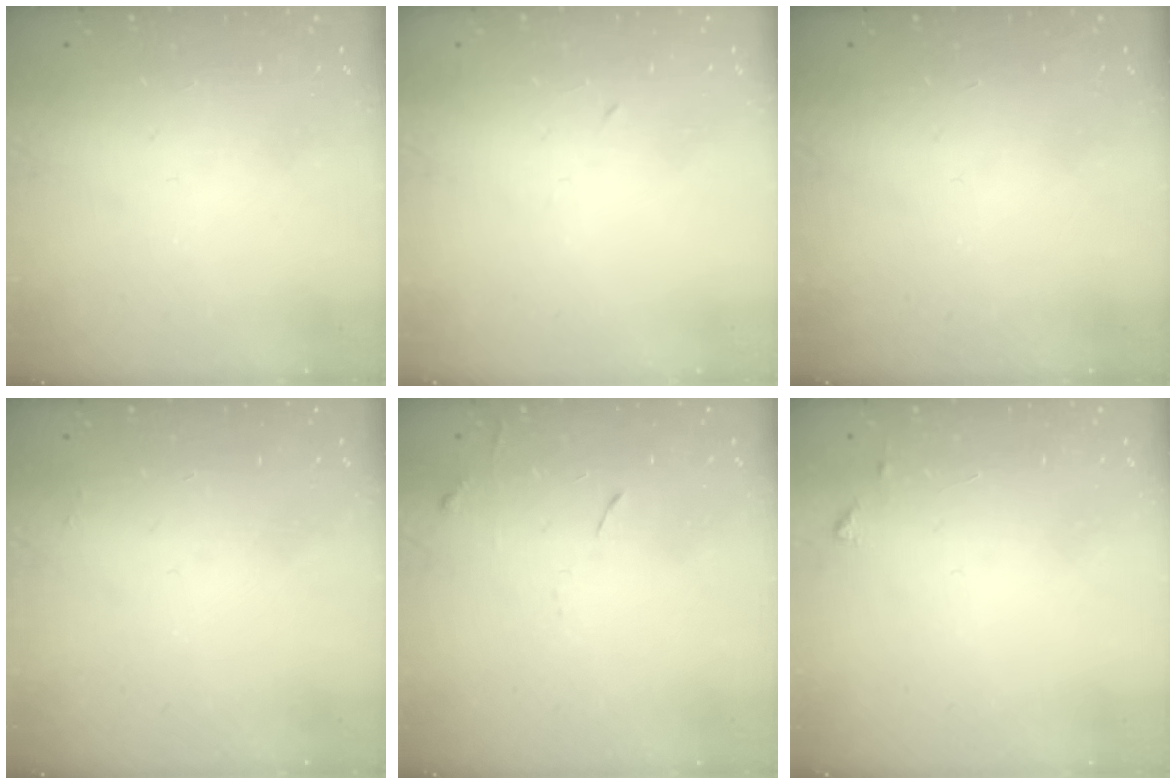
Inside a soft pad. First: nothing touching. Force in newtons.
{"total": 2.7, "press": 2.5, "slide": 1.0}
{"total": 0.0}
{"total": 1.9, "press": 1.9, "slide": 0.3}
{"total": 5.4, "press": 5.4, "slide": 0.7}
{"total": 4.1, "press": 4.1, "slide": 0.5}